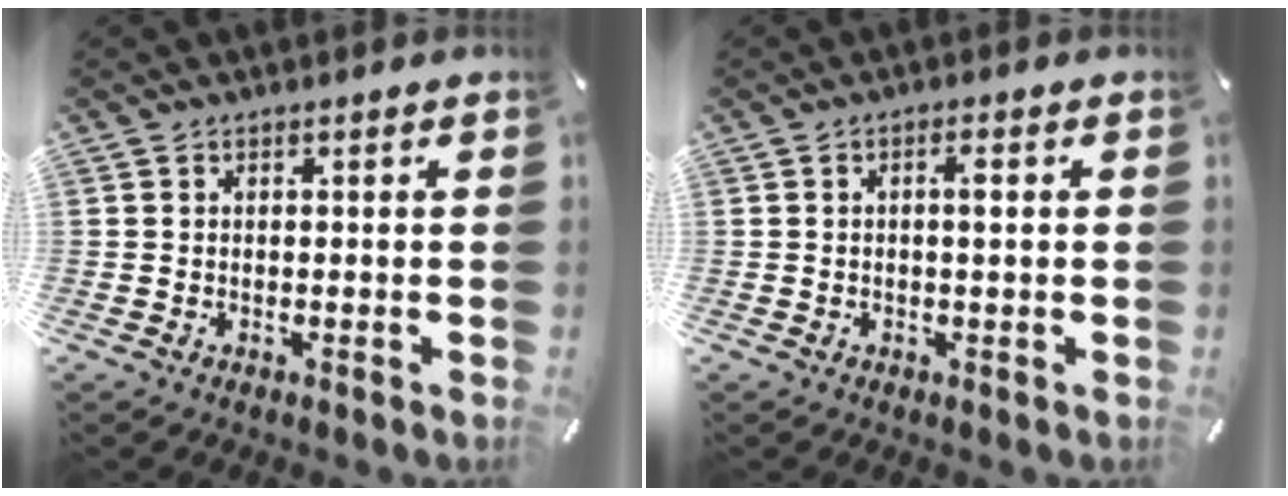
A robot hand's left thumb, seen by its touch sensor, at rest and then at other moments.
{"total": 2.4, "force": [0.3, 0.6, 2.3], "torque": [-0.046, 0.003, 0.003]}